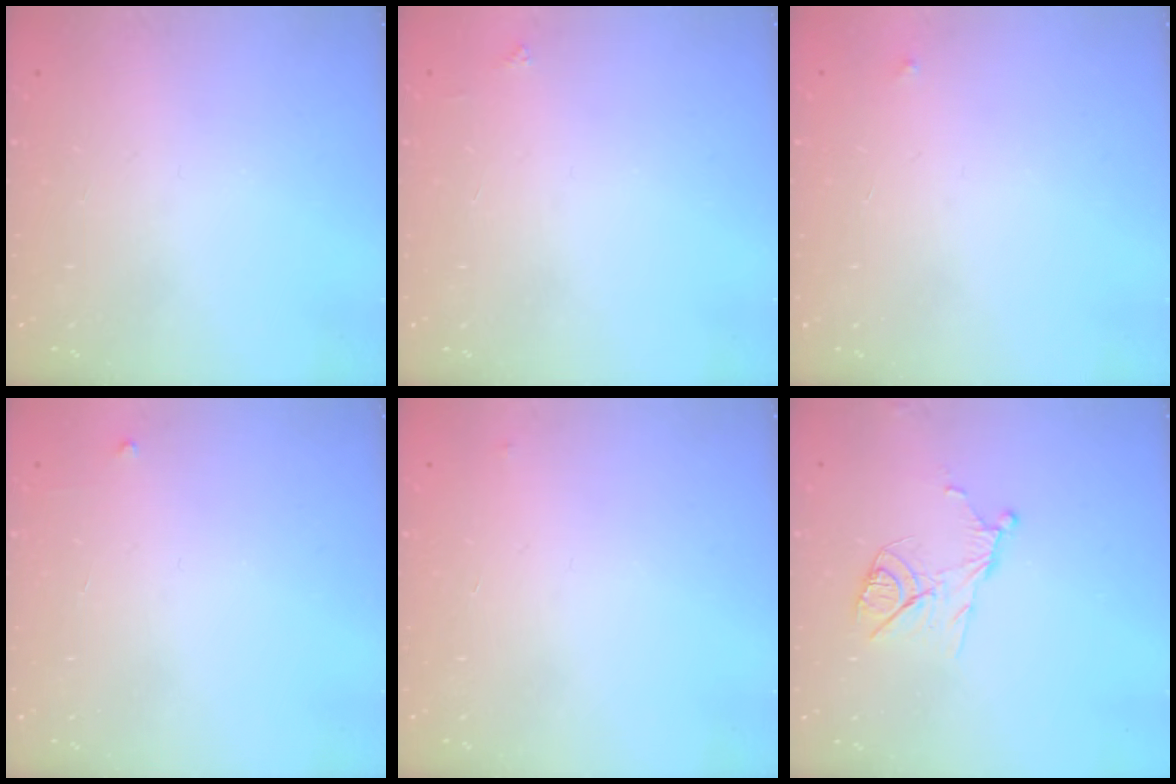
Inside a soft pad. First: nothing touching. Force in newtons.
{"total": 2.0, "press": 2.0, "slide": 0.3}
{"total": 2.5, "press": 2.4, "slide": 0.4}
{"total": 2.3, "press": 2.3, "slide": 0.3}
{"total": 2.5, "press": 2.5, "slide": 0.4}
{"total": 10.9, "press": 10.9, "slide": 0.4}